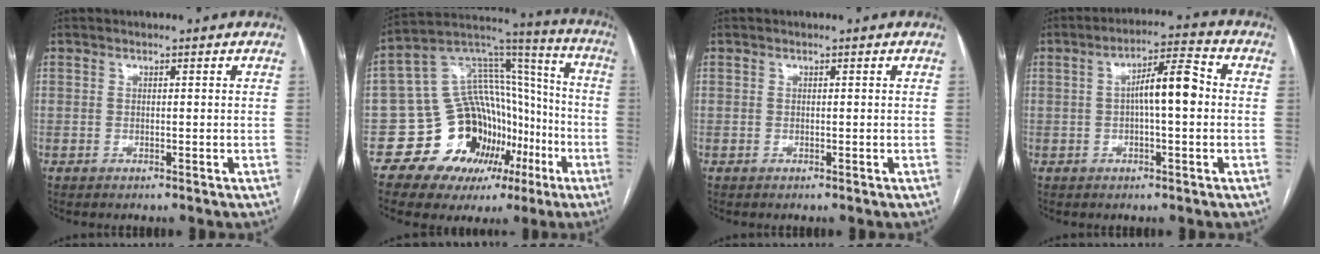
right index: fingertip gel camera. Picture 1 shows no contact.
{"total": 18.7, "force": [-7.7, 13.8, 10.0], "torque": [-0.142, 0.083, -0.115]}
{"total": 0.0}
{"total": 7.5, "force": [0.1, 1.4, 7.4], "torque": [-0.127, 0.023, -0.001]}